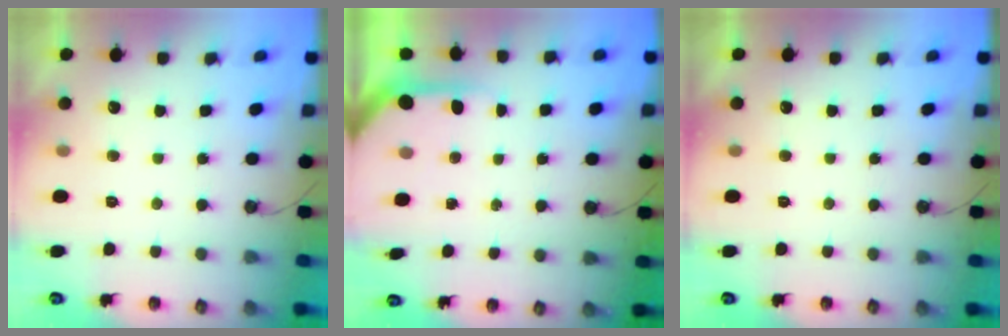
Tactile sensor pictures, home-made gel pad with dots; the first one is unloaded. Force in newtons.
{"total": 5.2, "press": 5.2, "slide": 0.5}
{"total": 0.0}